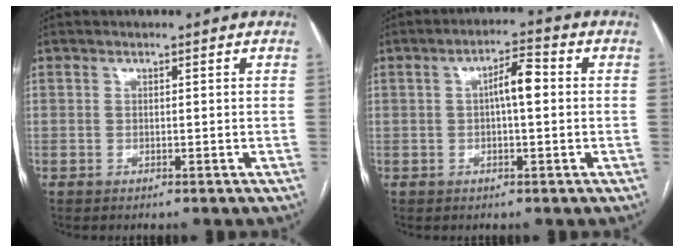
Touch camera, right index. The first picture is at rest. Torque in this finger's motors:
{"motor_torque": [0.43, -0.13, 0.12, 0.08]}